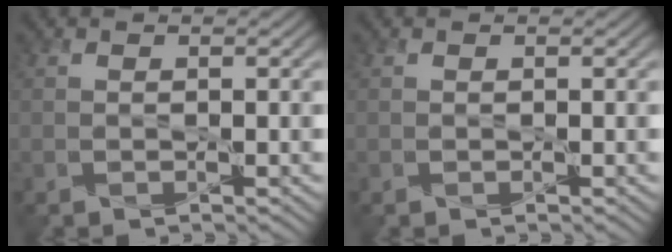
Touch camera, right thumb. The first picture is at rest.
{"total": 0.0}